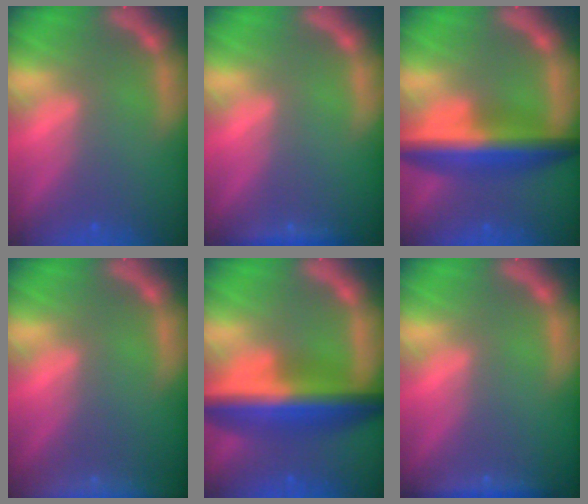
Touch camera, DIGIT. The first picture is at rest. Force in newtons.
{"total": 1.4}
{"total": 8.0}
{"total": 8.0}
{"total": 10.1}
{"total": 2.4}